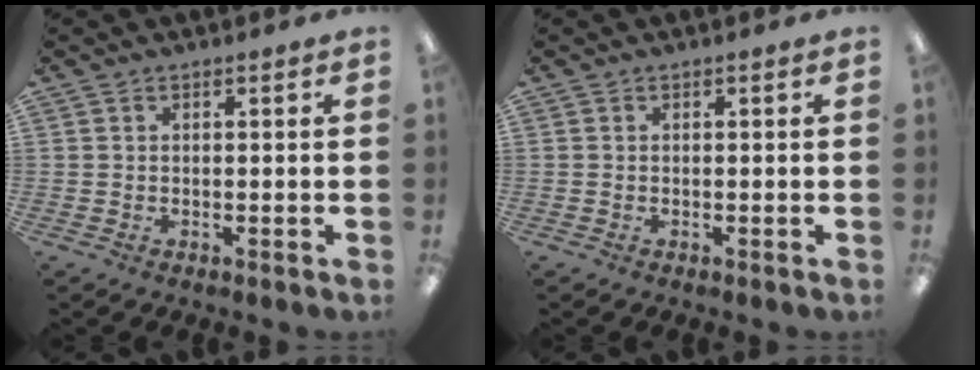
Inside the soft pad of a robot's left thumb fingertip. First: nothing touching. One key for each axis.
{"total": 0.0}